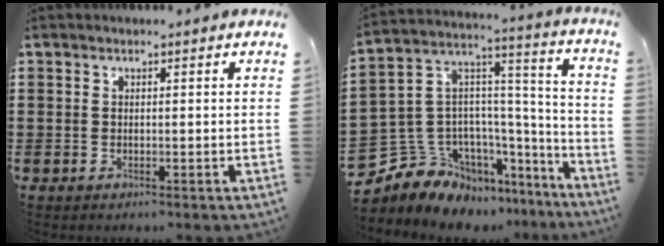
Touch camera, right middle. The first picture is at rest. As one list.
[{"total": 9.0, "force": [-6.7, 6.0, 0.1], "torque": [-0.046, -0.014, -0.129]}]